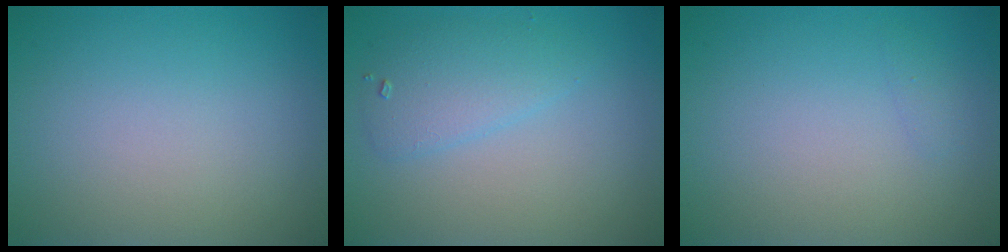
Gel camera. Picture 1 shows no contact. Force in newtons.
{"total": 2.6, "press": 2.6, "slide": 0.2}
{"total": 0.5, "press": 0.5, "slide": 0.0}